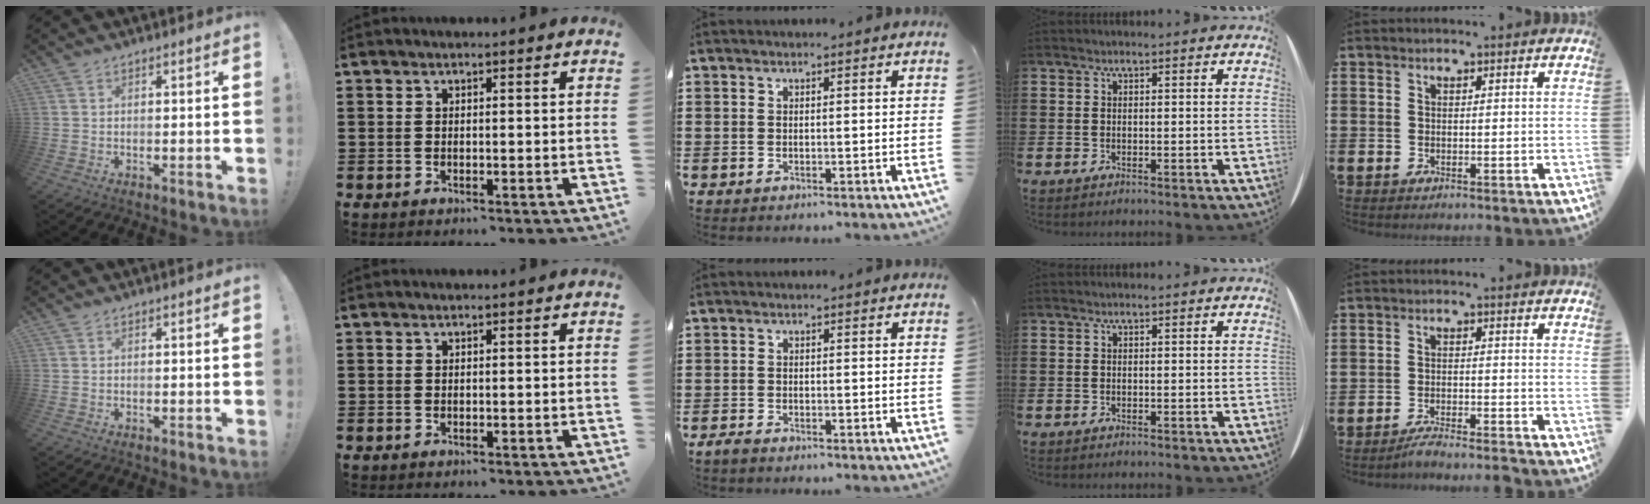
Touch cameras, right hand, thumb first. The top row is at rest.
{"middle": {"total": 1.0, "force": [-0.8, 0.3, 0.4], "torque": [-0.019, -0.006, -0.019]}, "little": {"total": 2.5, "force": [-2.4, -0.2, 0.9], "torque": [-0.015, 0.005, -0.047]}}